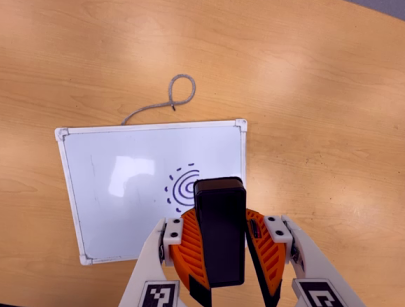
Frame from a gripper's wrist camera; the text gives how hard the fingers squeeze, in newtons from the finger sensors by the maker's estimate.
{"total": 10.8, "left": 11.1, "right": 10.4}